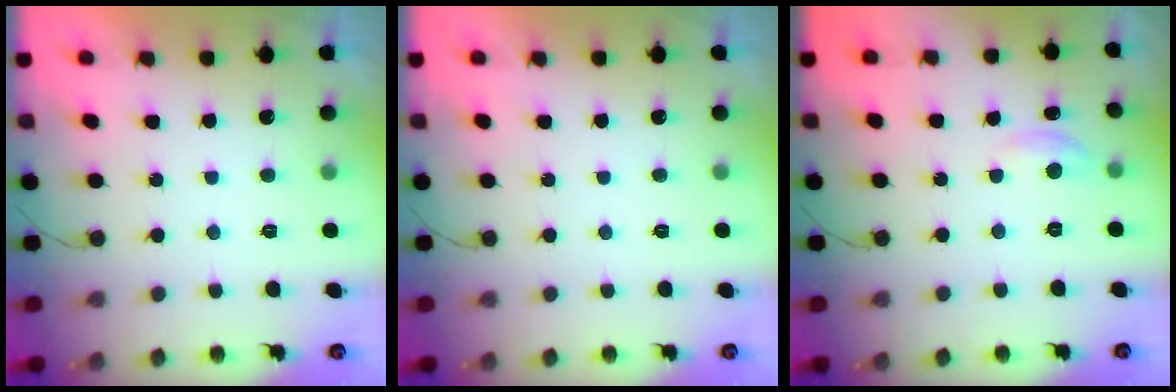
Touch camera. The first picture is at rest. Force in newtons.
{"total": 0.0}
{"total": 2.9, "press": 2.9, "slide": 0.2}